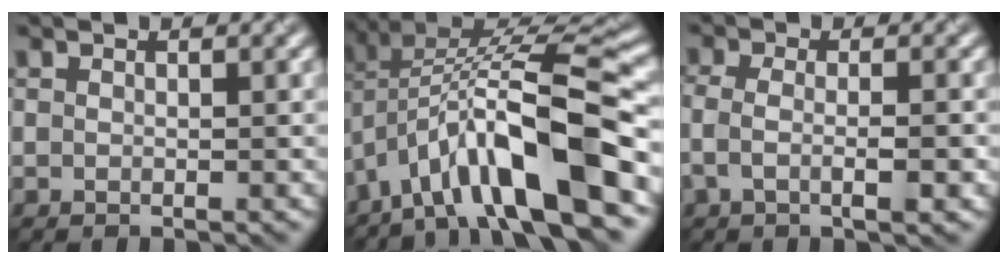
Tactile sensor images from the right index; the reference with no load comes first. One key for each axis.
{"total": 12.8, "fx": -5.2, "fy": 3.8, "fz": 11.1, "tx": -0.181, "ty": 0.017, "tz": -0.085}
{"total": 2.9, "fx": -0.9, "fy": 0.9, "fz": 2.7, "tx": -0.057, "ty": 0.003, "tz": -0.020}